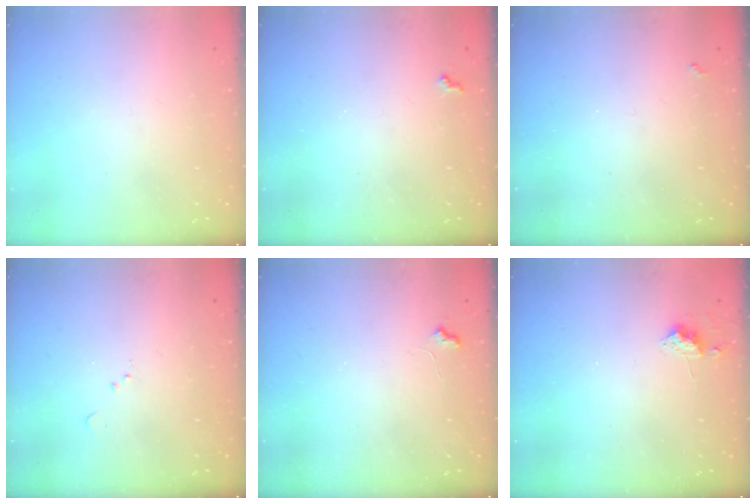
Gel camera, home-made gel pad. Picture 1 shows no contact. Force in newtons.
{"total": 4.6, "press": 4.6, "slide": 0.7}
{"total": 4.6, "press": 4.5, "slide": 0.6}
{"total": 5.7, "press": 5.7, "slide": 0.8}
{"total": 5.8, "press": 5.8, "slide": 0.7}
{"total": 8.3, "press": 8.3, "slide": 0.7}